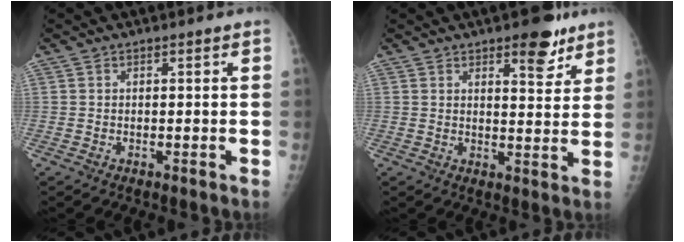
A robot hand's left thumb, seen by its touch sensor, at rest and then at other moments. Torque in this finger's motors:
{"motor_torque": [1.06, 0.08, 0.39, -0.55, 0.07]}